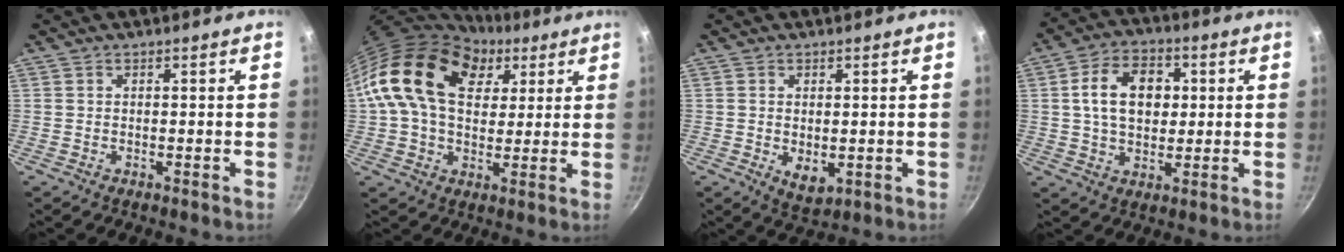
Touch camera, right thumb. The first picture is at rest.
{"total": 19.6, "force": [7.7, 12.8, 12.7], "torque": [-0.187, -0.007, 0.124]}
{"total": 4.6, "force": [-0.3, 2.8, 3.7], "torque": [-0.057, -0.016, 0.003]}
{"total": 12.0, "force": [1.9, 8.3, 8.4], "torque": [-0.117, 0.010, 0.025]}